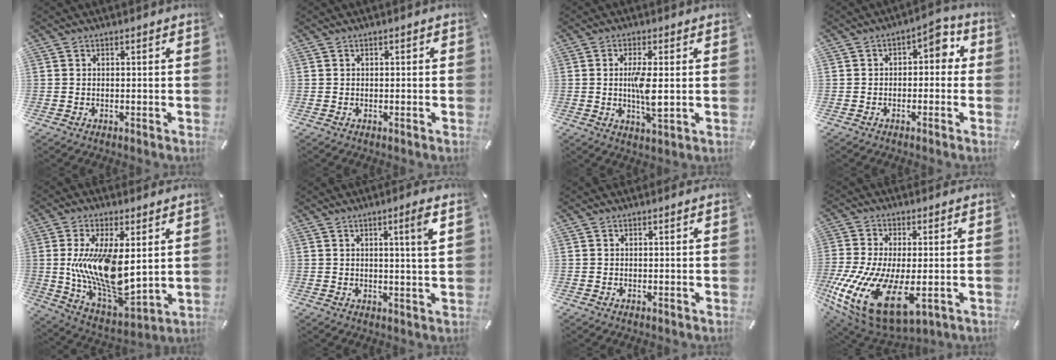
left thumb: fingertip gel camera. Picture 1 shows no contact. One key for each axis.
{"total": 0.5, "fx": -0.3, "fy": 0.4, "fz": 0.2, "tx": -0.003, "ty": 0.001, "tz": -0.006}
{"total": 6.8, "fx": 0.4, "fy": 2.0, "fz": 6.5, "tx": -0.135, "ty": -0.014, "tz": 0.001}
{"total": 4.9, "fx": 0.0, "fy": 3.1, "fz": 3.8, "tx": -0.054, "ty": 0.006, "tz": -0.011}
{"total": 16.5, "fx": 3.1, "fy": 8.2, "fz": 14.0, "tx": -0.288, "ty": -0.037, "tz": 0.056}
{"total": 4.9, "fx": 2.3, "fy": -0.2, "fz": 4.3, "tx": -0.073, "ty": -0.010, "tz": 0.032}
{"total": 0.0}
{"total": 21.5, "fx": -5.1, "fy": 10.9, "fz": 17.8, "tx": -0.366, "ty": 0.000, "tz": -0.070}